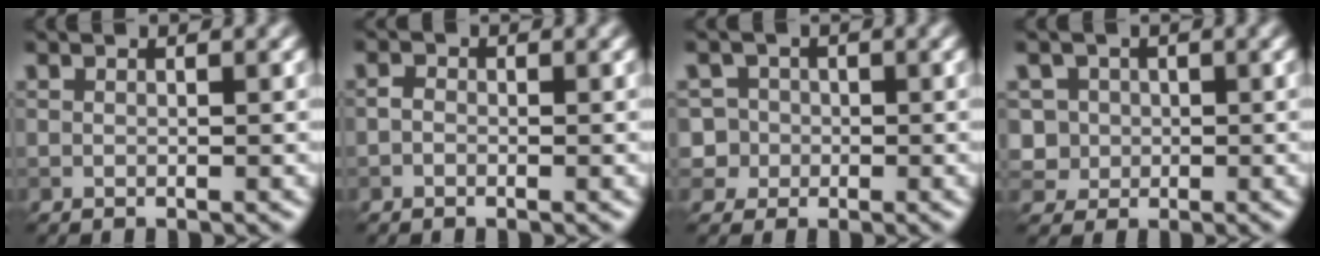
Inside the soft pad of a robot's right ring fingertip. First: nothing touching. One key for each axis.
{"total": 0.8, "fx": -0.4, "fy": 0.6, "fz": 0.4, "tx": -0.007, "ty": 0.000, "tz": -0.010}
{"total": 4.7, "fx": -0.5, "fy": 4.5, "fz": 1.0, "tx": 0.000, "ty": 0.022, "tz": -0.028}
{"total": 3.6, "fx": 0.4, "fy": 3.5, "fz": 0.9, "tx": -0.002, "ty": 0.019, "tz": 0.004}